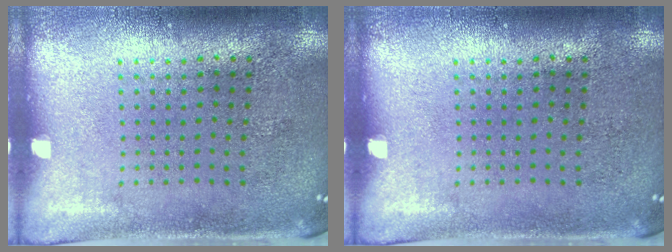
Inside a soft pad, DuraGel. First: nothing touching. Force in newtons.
{"total": 0.0}